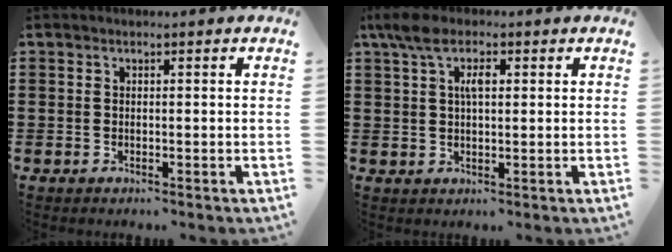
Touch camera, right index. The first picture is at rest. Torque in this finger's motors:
{"motor_torque": [0.91, -0.01, 0.20, 0.09]}